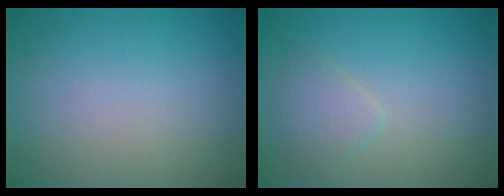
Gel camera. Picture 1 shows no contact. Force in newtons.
{"total": 1.8, "press": 1.8, "slide": 0.0}